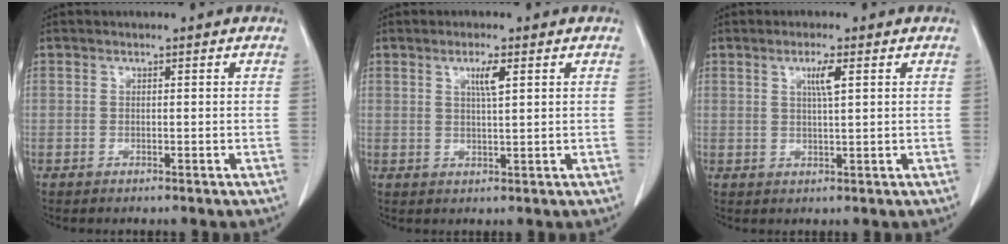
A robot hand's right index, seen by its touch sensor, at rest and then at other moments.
{"total": 2.9, "force": [1.3, 0.1, 2.6], "torque": [-0.049, -0.001, 0.022]}
{"total": 3.0, "force": [1.2, 0.0, 2.7], "torque": [-0.051, -0.001, 0.020]}